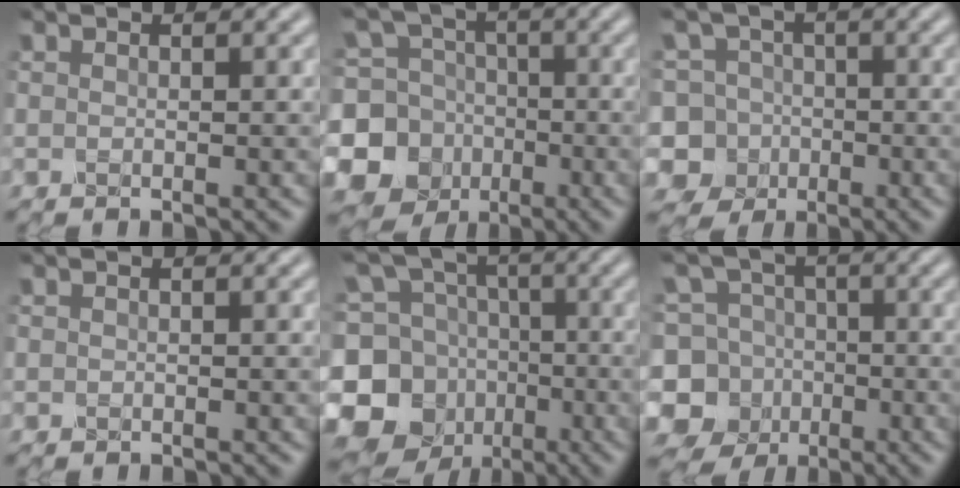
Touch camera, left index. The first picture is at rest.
{"total": 14.4, "force": [-3.9, 13.4, 3.7], "torque": [-0.113, -0.006, -0.084]}
{"total": 9.9, "force": [-3.7, 8.9, 2.2], "torque": [-0.052, 0.008, -0.097]}
{"total": 0.0}
{"total": 13.3, "force": [-4.5, 11.6, 4.5], "torque": [-0.141, -0.004, -0.092]}
{"total": 13.5, "force": [-4.5, 12.3, 3.2], "torque": [-0.102, 0.000, -0.090]}